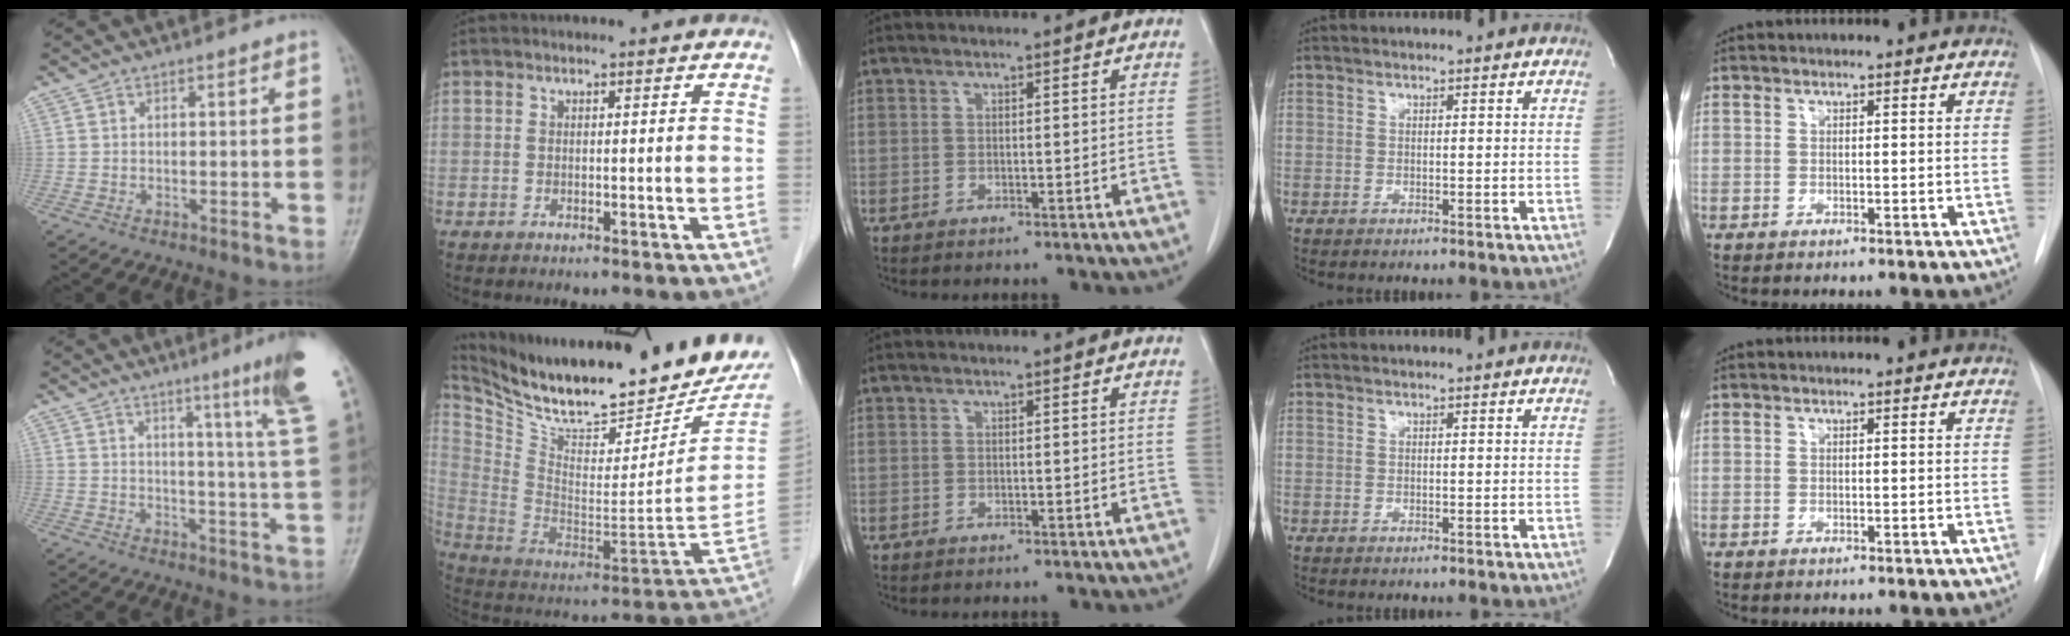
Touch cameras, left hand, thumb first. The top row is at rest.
{"thumb": {"total": 14.4, "force": [8.9, -1.0, 11.3], "torque": [-0.146, -0.061, 0.100]}, "index": {"total": 26.3, "force": [23.1, 5.7, 11.2], "torque": [-0.199, -0.050, 0.353]}}